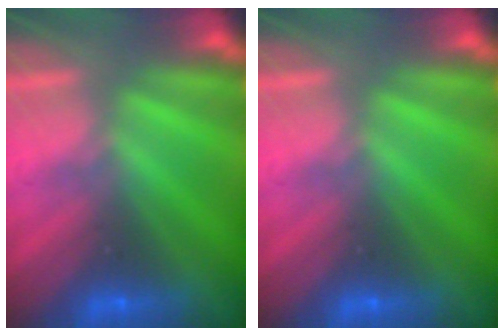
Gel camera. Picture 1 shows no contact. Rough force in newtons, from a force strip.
{"total": 0.0}